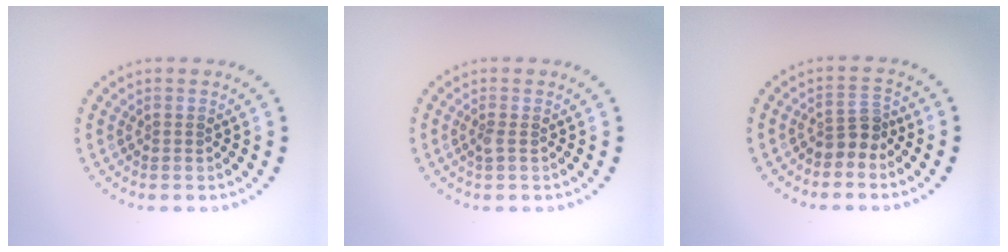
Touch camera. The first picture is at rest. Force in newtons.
{"total": 0.6, "press": 0.6, "slide": 0.3}
{"total": 2.2, "press": 1.7, "slide": 1.5}